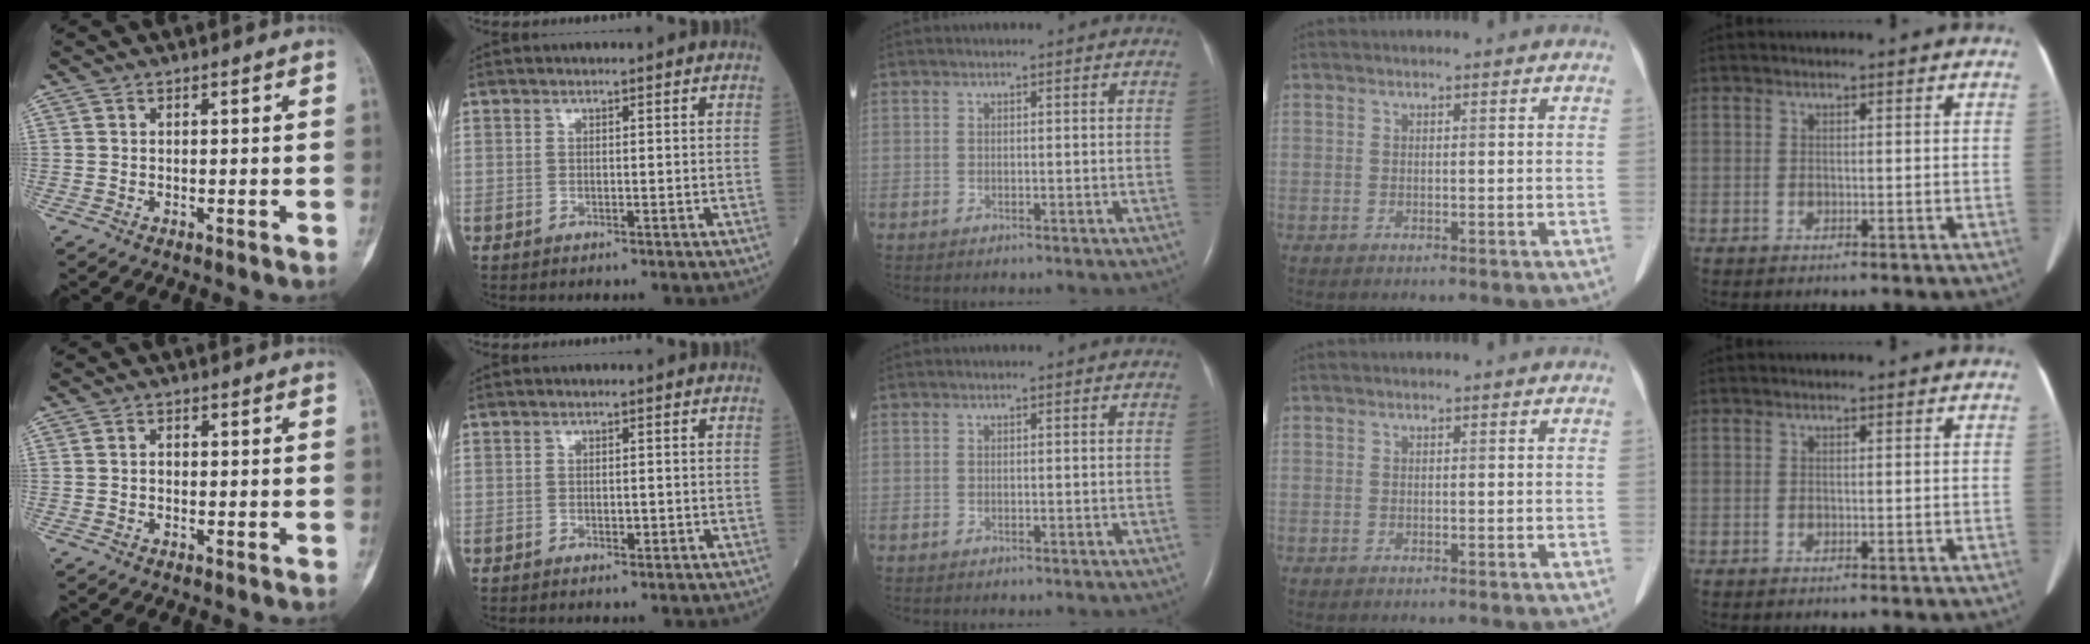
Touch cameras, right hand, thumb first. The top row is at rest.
{"thumb": {"total": 0.8, "force": [-0.2, 0.7, 0.5], "torque": [-0.002, 0.002, -0.006]}, "index": {"total": 1.5, "force": [-0.4, 0.7, 1.3], "torque": [-0.018, -0.001, -0.004]}}